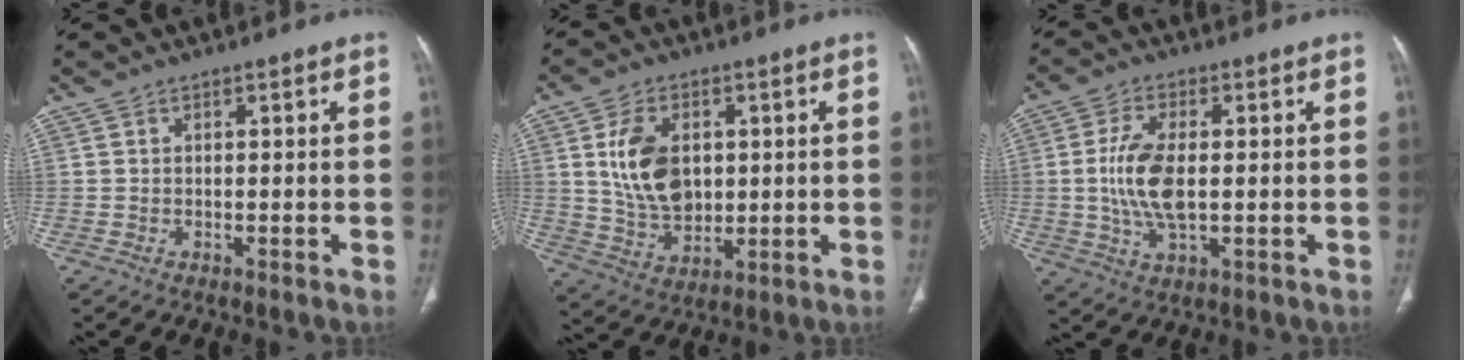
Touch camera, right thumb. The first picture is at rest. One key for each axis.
{"total": 12.2, "fx": 2.2, "fy": 8.2, "fz": 8.7, "tx": -0.138, "ty": -0.013, "tz": 0.051}
{"total": 9.9, "fx": -0.1, "fy": 4.6, "fz": 8.8, "tx": -0.188, "ty": -0.002, "tz": 0.001}